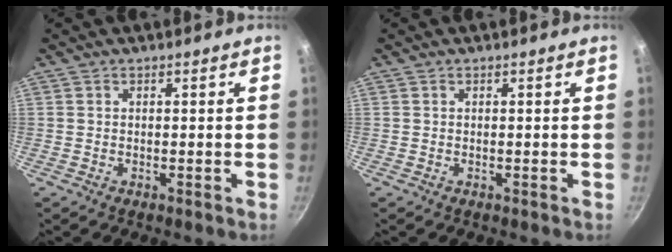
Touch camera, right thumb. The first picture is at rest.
{"total": 0.0}